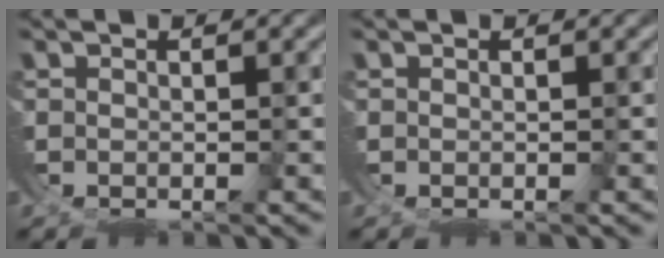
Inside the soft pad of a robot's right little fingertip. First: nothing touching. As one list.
[{"total": 0.0}]